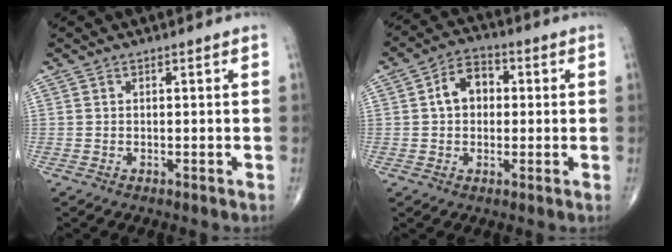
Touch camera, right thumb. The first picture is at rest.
{"total": 7.4, "force": [0.9, 5.4, 5.0], "torque": [-0.064, 0.019, 0.005]}